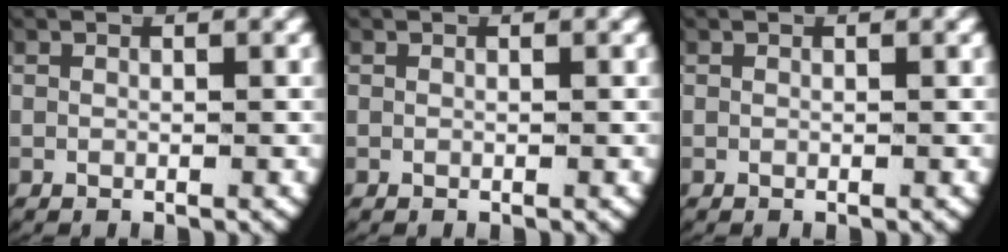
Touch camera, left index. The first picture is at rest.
{"total": 0.0}
{"total": 0.0}